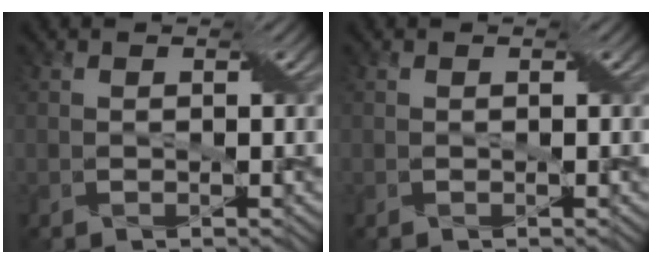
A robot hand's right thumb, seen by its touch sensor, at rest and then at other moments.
{"total": 0.0}